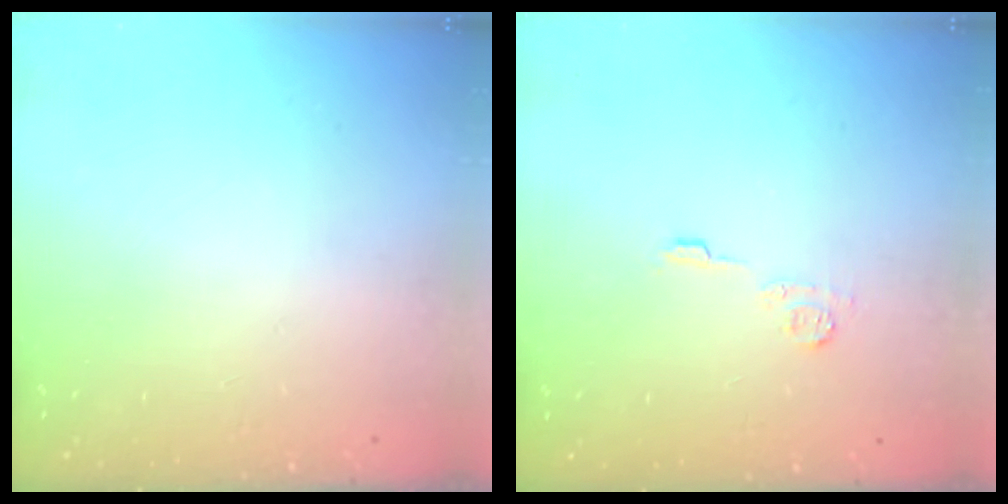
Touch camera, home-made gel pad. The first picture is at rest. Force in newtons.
{"total": 5.6, "press": 5.6, "slide": 0.7}